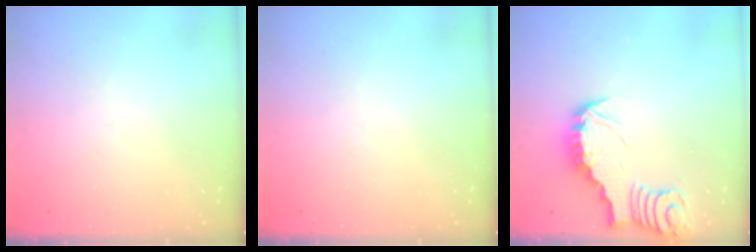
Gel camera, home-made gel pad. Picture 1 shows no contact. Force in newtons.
{"total": 0.0}
{"total": 2.9, "press": 2.9, "slide": 0.3}